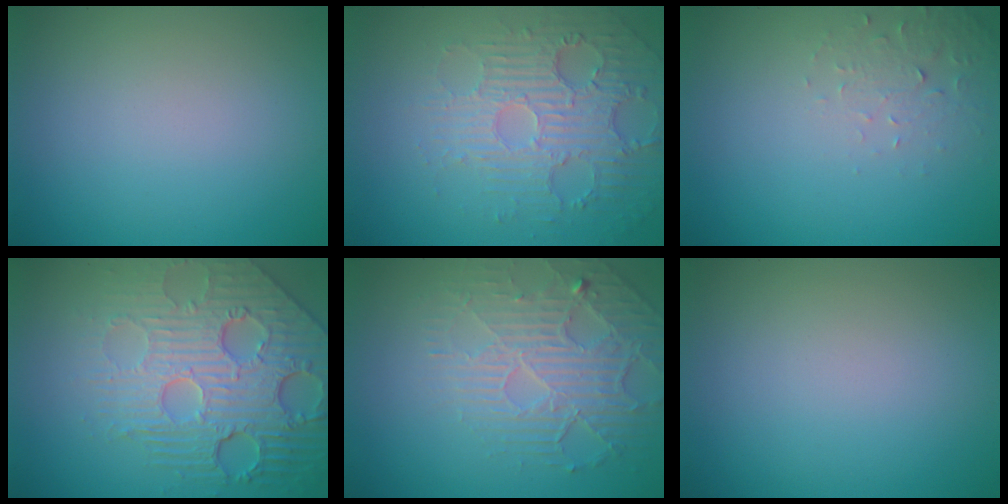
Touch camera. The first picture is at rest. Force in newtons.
{"total": 4.2, "press": 3.7, "slide": 1.9}
{"total": 1.9, "press": 1.8, "slide": 0.4}
{"total": 8.2, "press": 5.8, "slide": 5.9}
{"total": 3.5, "press": 3.1, "slide": 1.6}
{"total": 0.0}